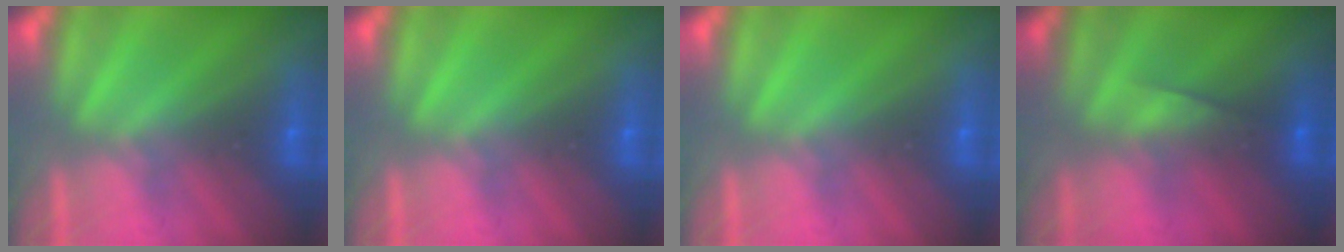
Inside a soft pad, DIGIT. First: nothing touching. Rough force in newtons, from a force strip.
{"total": 0.0}
{"total": 0.0}
{"total": 3.8}